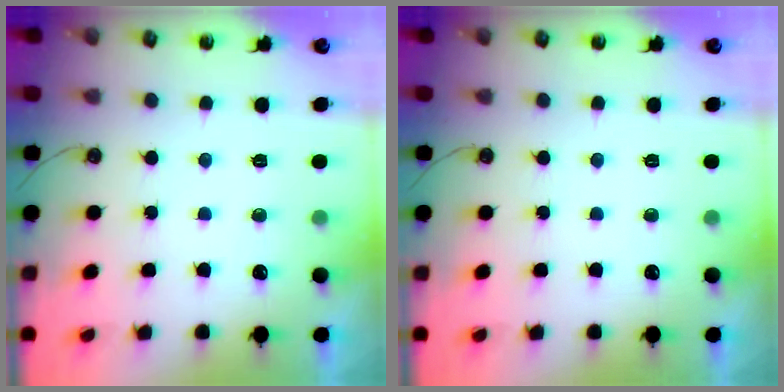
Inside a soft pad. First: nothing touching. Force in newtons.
{"total": 0.0}